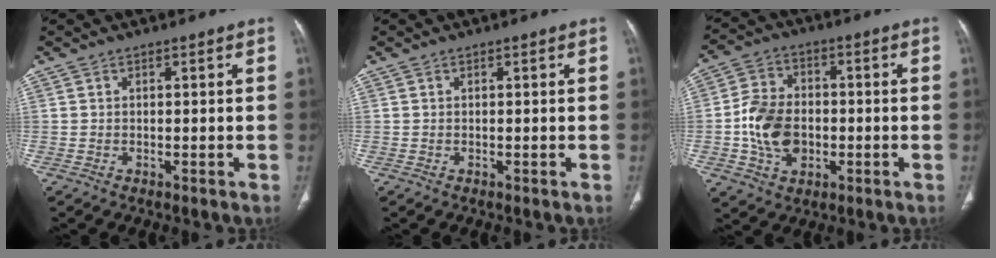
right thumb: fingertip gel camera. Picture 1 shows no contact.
{"total": 0.0}
{"total": 11.4, "force": [-1.8, 8.4, 7.5], "torque": [-0.120, 0.015, -0.032]}